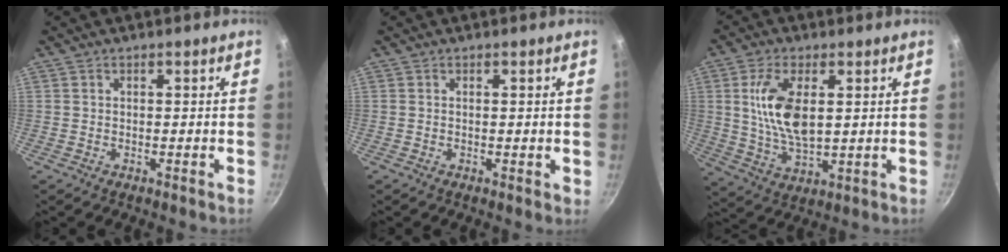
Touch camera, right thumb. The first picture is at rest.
{"total": 0.8, "force": [0.1, 0.1, 0.8], "torque": [-0.010, -0.003, 0.001]}
{"total": 11.8, "force": [2.5, 5.7, 10.1], "torque": [-0.187, -0.011, 0.053]}